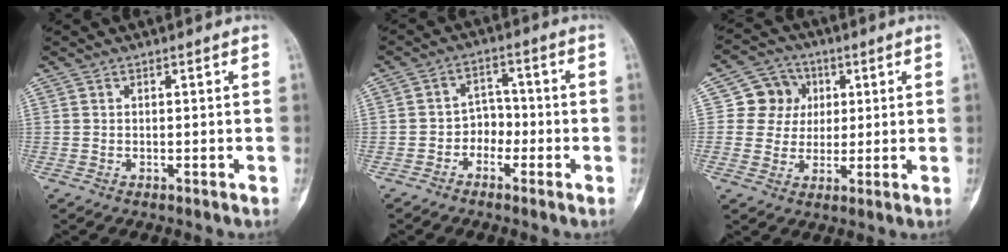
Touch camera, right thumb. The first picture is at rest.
{"total": 4.7, "force": [-2.2, 3.7, 1.8], "torque": [0.001, 0.027, -0.049]}
{"total": 8.0, "force": [1.8, 7.5, 2.0], "torque": [0.012, 0.006, 0.025]}